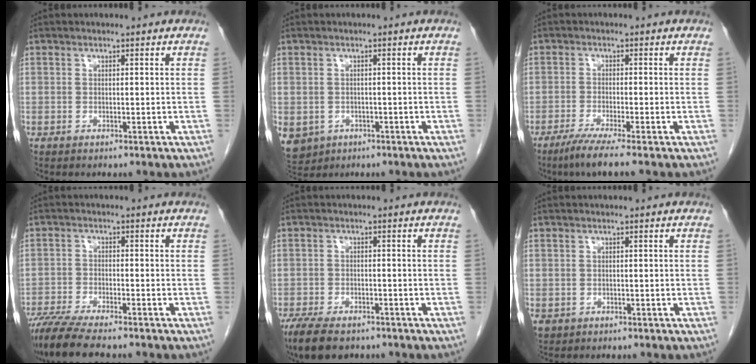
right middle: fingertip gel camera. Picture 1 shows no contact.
{"total": 6.6, "force": [-2.7, 5.6, 2.2], "torque": [-0.061, -0.005, -0.033]}
{"total": 5.1, "force": [-3.7, -0.8, 3.4], "torque": [-0.064, -0.017, -0.072]}
{"total": 8.3, "force": [-7.1, 0.5, 4.3], "torque": [-0.073, -0.020, -0.121]}
{"total": 8.6, "force": [-6.5, 3.4, 4.5], "torque": [-0.077, -0.011, -0.100]}
{"total": 1.4, "force": [-0.6, 1.2, 0.4], "torque": [-0.010, 0.001, -0.003]}